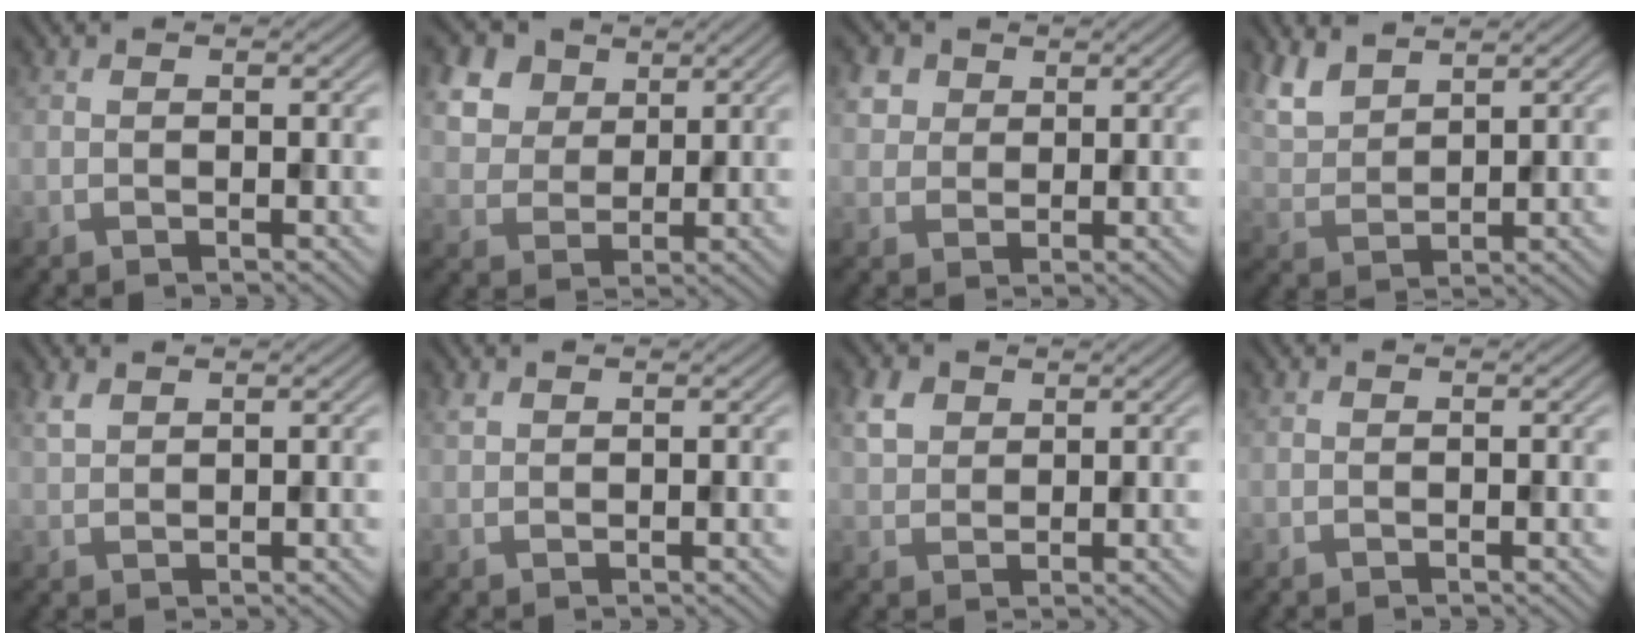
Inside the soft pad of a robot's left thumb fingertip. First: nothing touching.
{"total": 9.0, "force": [4.8, 6.4, 4.2], "torque": [-0.168, 0.007, 0.103]}
{"total": 3.9, "force": [1.9, 3.1, 1.5], "torque": [-0.053, -0.002, 0.043]}
{"total": 5.2, "force": [4.0, 2.0, 2.5], "torque": [-0.072, 0.002, 0.089]}
{"total": 1.7, "force": [1.2, 0.7, 1.0], "torque": [-0.029, 0.002, 0.030]}
{"total": 0.7, "force": [0.6, 0.3, 0.3], "torque": [-0.011, 0.001, 0.014]}
{"total": 3.6, "force": [1.8, 2.6, 1.7], "torque": [-0.047, 0.005, 0.038]}
{"total": 0.0}